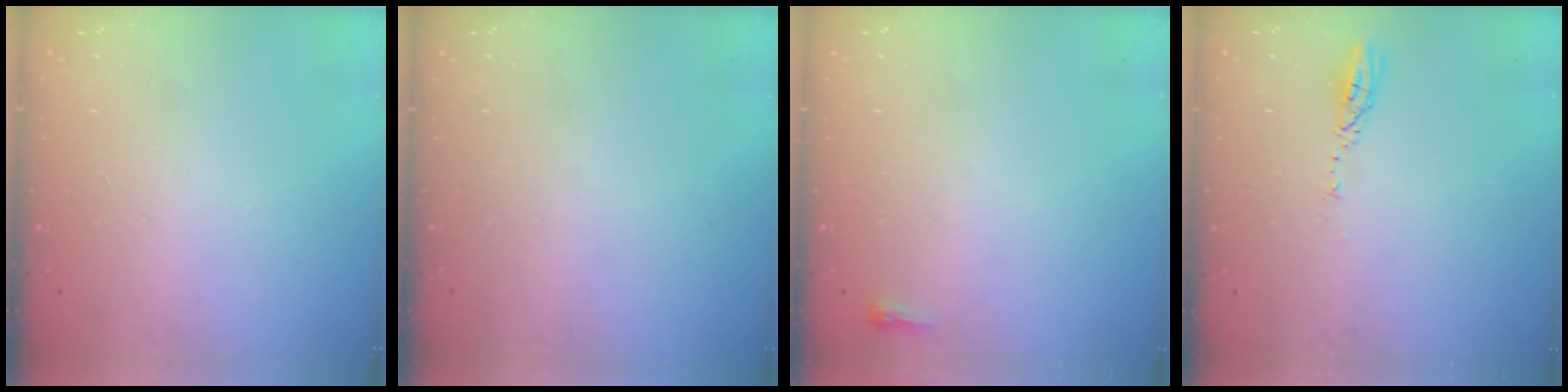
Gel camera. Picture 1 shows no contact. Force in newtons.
{"total": 0.0}
{"total": 2.4, "press": 2.4, "slide": 0.6}
{"total": 3.5, "press": 3.4, "slide": 0.3}